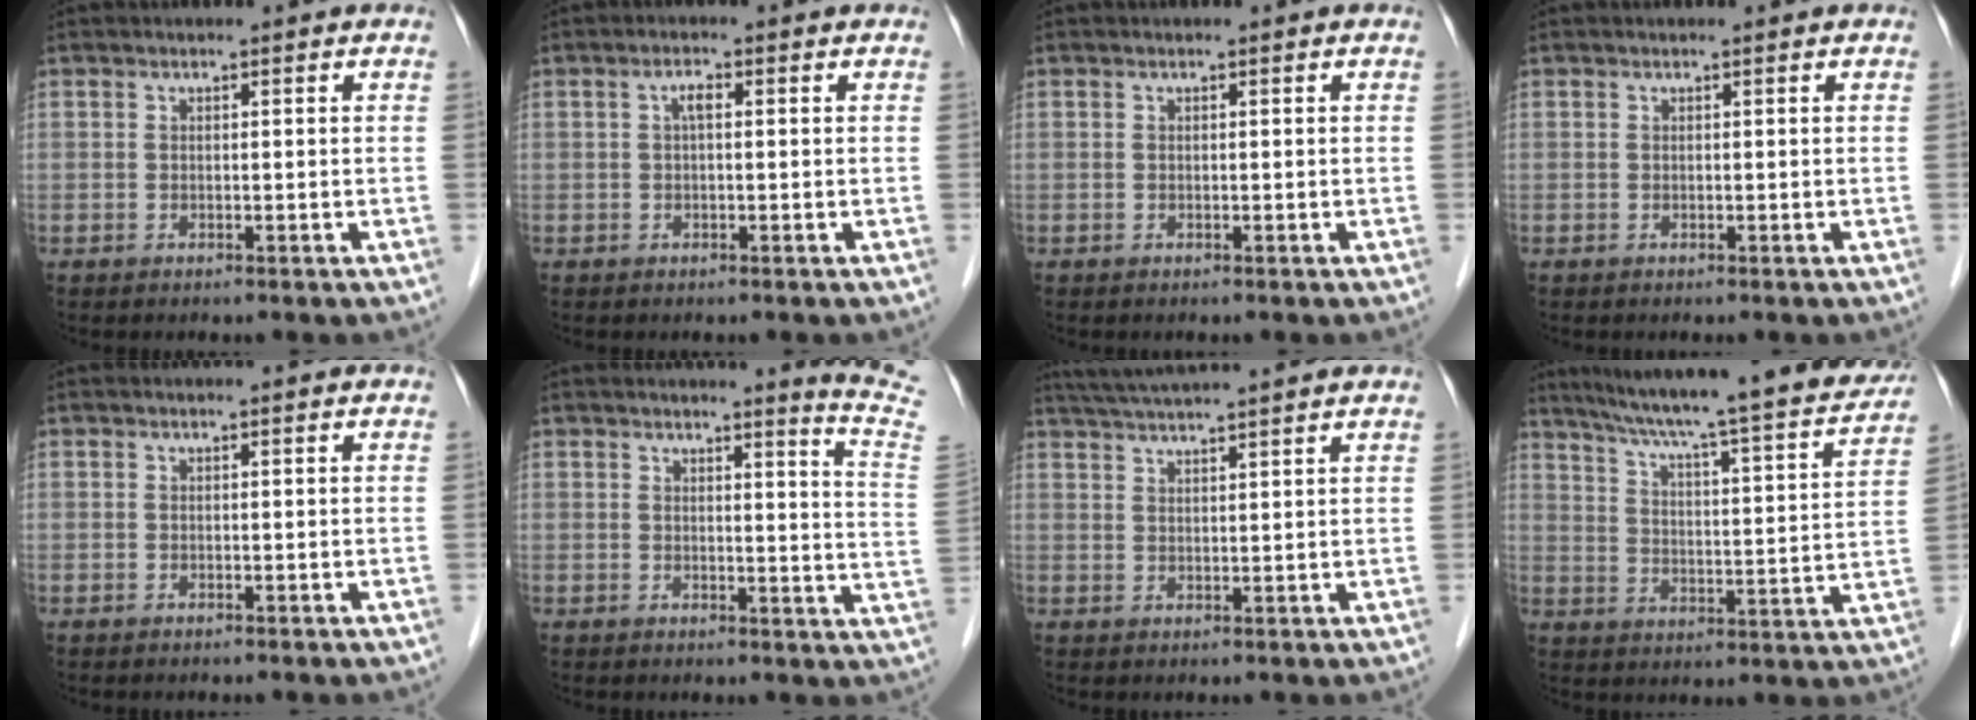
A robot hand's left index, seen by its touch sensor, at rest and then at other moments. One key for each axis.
{"total": 1.6, "fx": 0.2, "fy": 0.5, "fz": 1.5, "tx": -0.030, "ty": 0.004, "tz": 0.002}
{"total": 0.0}
{"total": 0.0}
{"total": 0.0}
{"total": 8.5, "fx": 7.8, "fy": -2.1, "fz": 2.3, "tx": -0.029, "ty": -0.089, "tz": 0.069}
{"total": 9.9, "fx": 8.9, "fy": -0.9, "fz": 4.3, "tx": -0.079, "ty": 0.034, "tz": 0.128}
{"total": 25.5, "fx": 22.4, "fy": 1.4, "fz": 12.0, "tx": -0.187, "ty": -0.039, "tz": 0.291}